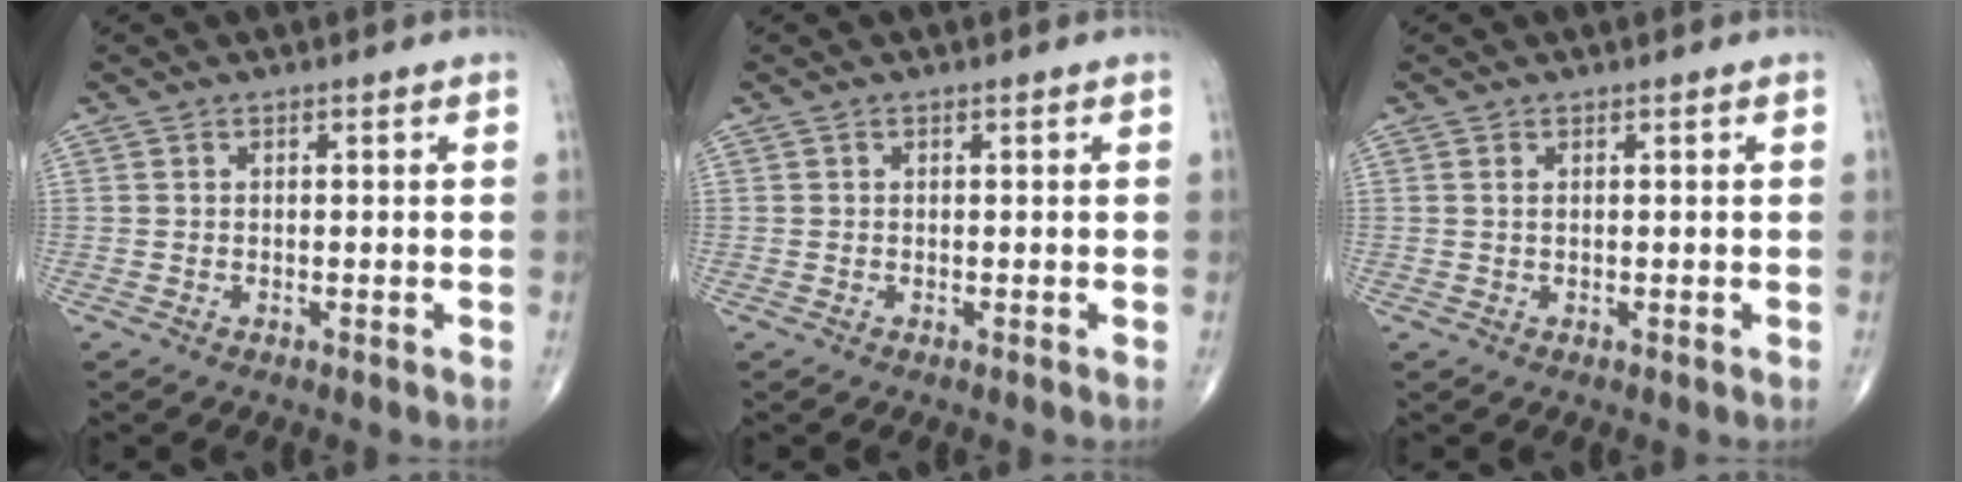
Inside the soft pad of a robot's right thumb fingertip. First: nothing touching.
{"total": 0.0}
{"total": 0.6, "force": [0.3, 0.2, 0.5], "torque": [-0.013, 0.005, 0.006]}